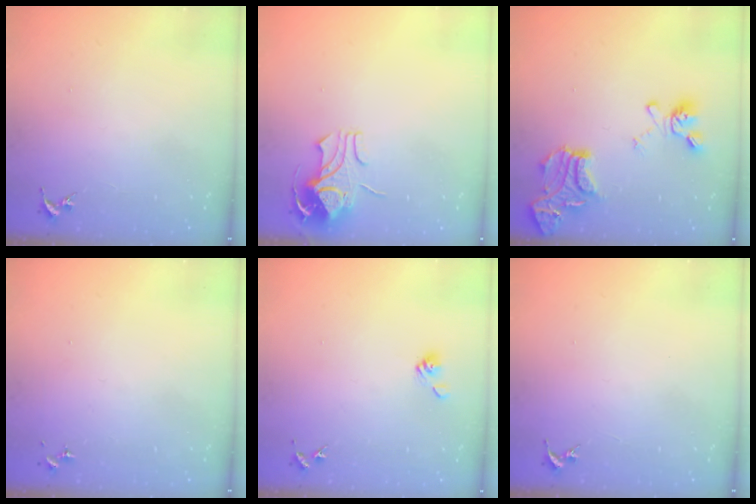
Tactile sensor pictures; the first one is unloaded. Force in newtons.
{"total": 8.9, "press": 8.9, "slide": 0.7}
{"total": 17.7, "press": 17.7, "slide": 1.6}
{"total": 0.0}
{"total": 5.8, "press": 5.3, "slide": 2.3}
{"total": 0.0}